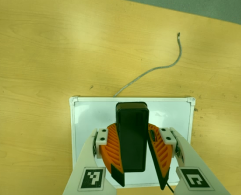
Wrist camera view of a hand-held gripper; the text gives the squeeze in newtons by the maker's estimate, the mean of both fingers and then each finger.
{"total": 11.4, "left": 10.4, "right": 12.4}